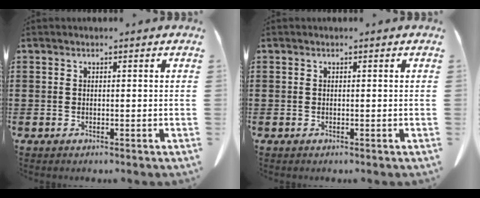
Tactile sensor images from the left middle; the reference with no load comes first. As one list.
[{"total": 0.0}]